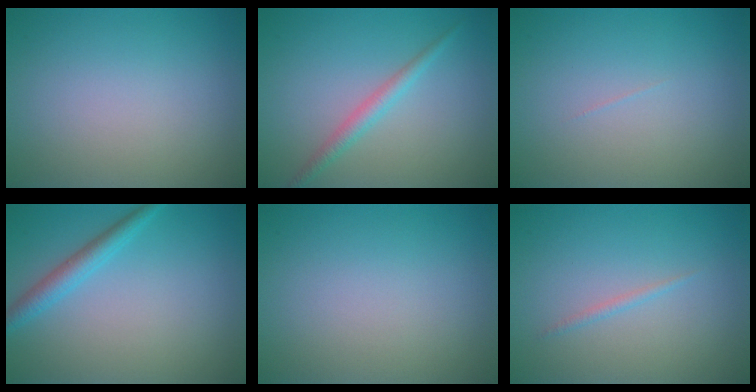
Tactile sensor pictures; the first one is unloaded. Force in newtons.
{"total": 1.8, "press": 1.8, "slide": 0.0}
{"total": 0.0}
{"total": 2.2, "press": 2.2, "slide": 0.1}
{"total": 0.0}
{"total": 0.6, "press": 0.6, "slide": 0.1}